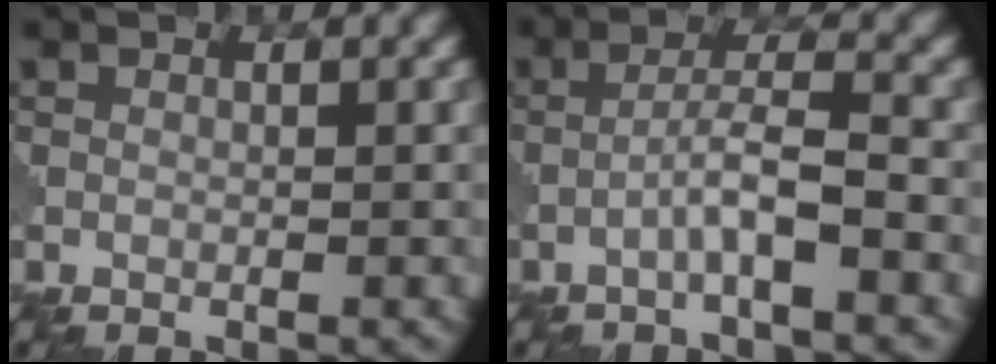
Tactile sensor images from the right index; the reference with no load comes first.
{"total": 3.7, "force": [-1.5, 0.3, 3.3], "torque": [-0.058, 0.016, -0.035]}